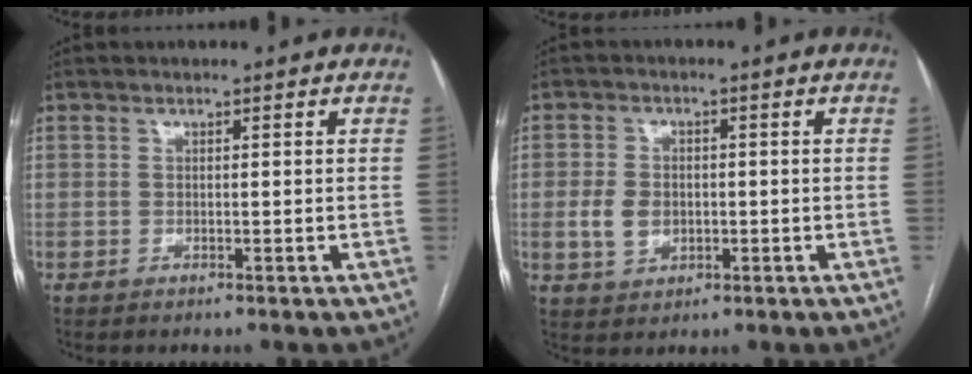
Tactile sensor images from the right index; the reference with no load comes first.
{"total": 4.9, "force": [-0.5, 3.7, 3.2], "torque": [-0.065, 0.009, -0.001]}